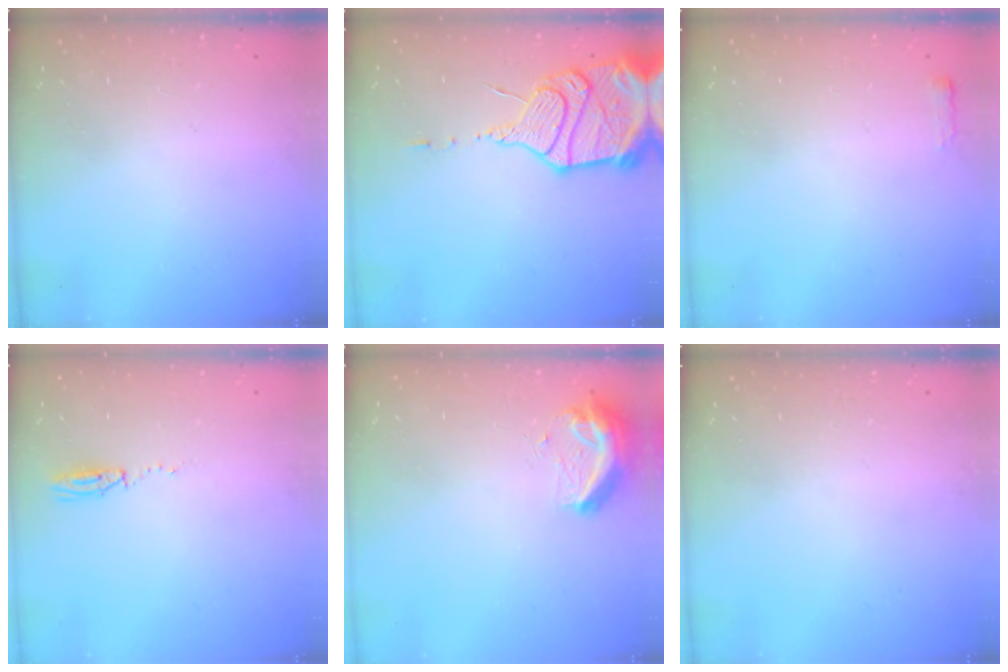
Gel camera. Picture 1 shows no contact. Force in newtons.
{"total": 17.0, "press": 16.9, "slide": 1.6}
{"total": 2.4, "press": 2.4, "slide": 0.4}
{"total": 3.5, "press": 2.8, "slide": 2.1}
{"total": 9.2, "press": 9.1, "slide": 1.1}
{"total": 0.0}